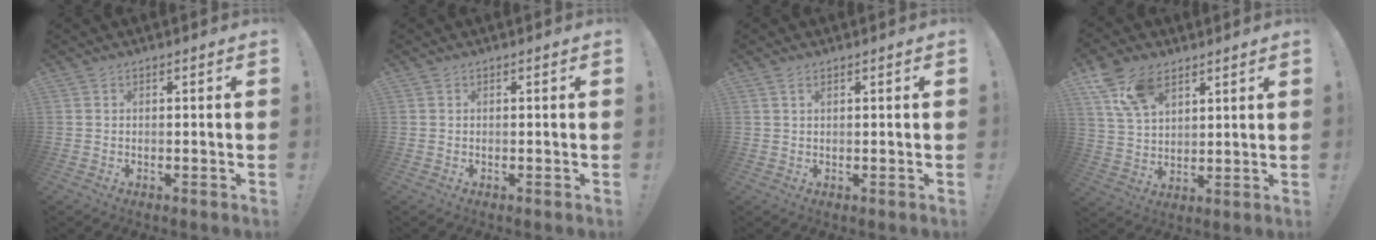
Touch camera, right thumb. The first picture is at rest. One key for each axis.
{"total": 0.0}
{"total": 1.4, "fx": 0.8, "fy": 0.4, "fz": 1.1, "tx": -0.014, "ty": -0.004, "tz": 0.013}
{"total": 12.5, "fx": 7.3, "fy": 7.7, "fz": 6.4, "tx": -0.113, "ty": -0.025, "tz": 0.144}